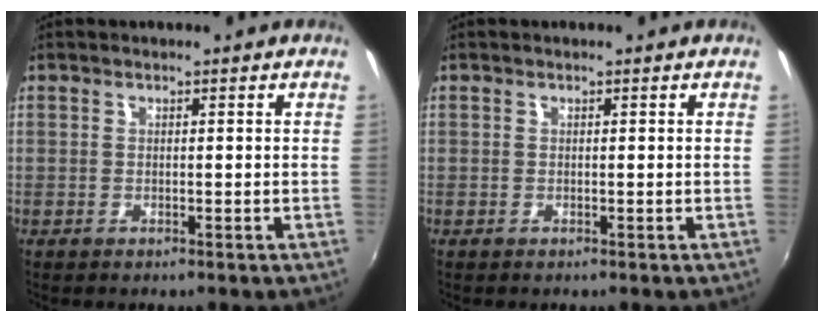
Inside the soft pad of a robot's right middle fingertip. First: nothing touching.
{"total": 0.0}